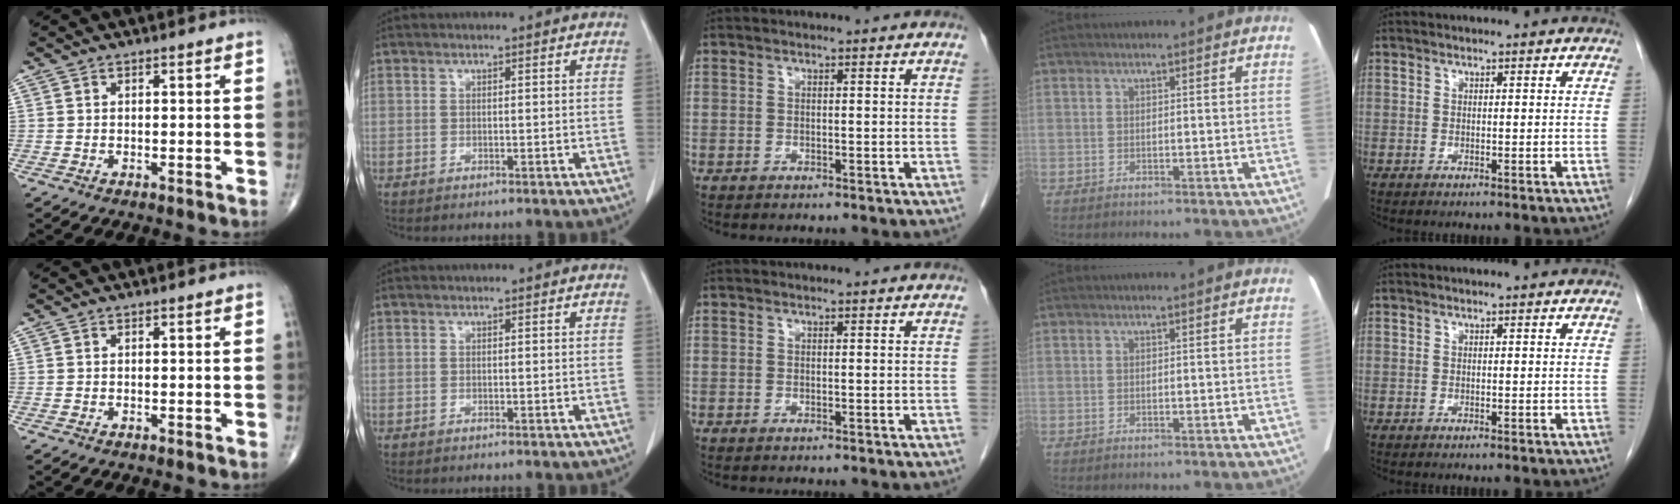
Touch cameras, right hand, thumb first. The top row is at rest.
{}